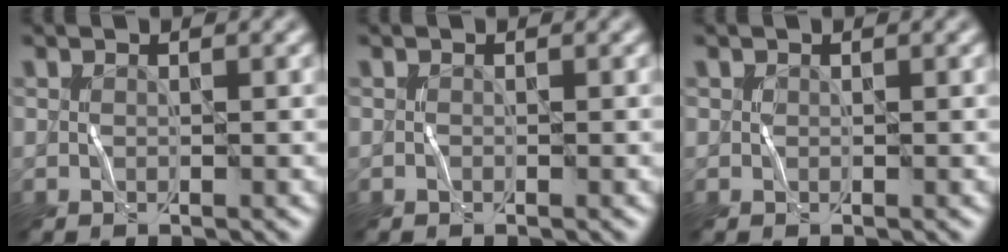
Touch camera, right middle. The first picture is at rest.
{"total": 0.0}
{"total": 0.0}